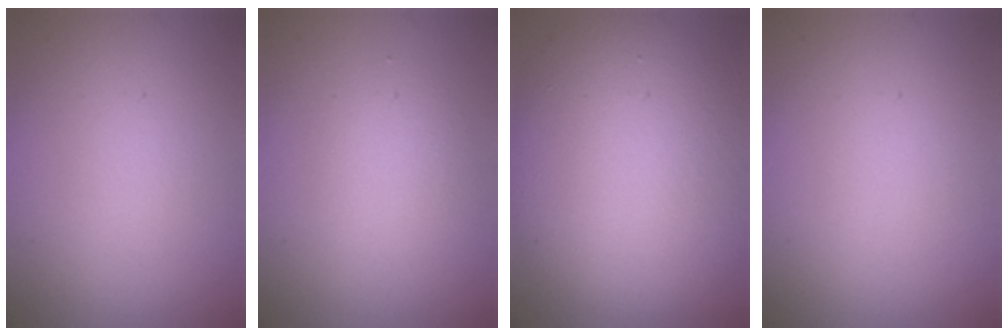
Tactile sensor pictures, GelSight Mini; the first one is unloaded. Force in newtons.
{"total": 2.0, "press": 2.0, "slide": 0.1}
{"total": 12.5, "press": 12.4, "slide": 1.2}
{"total": 0.0}